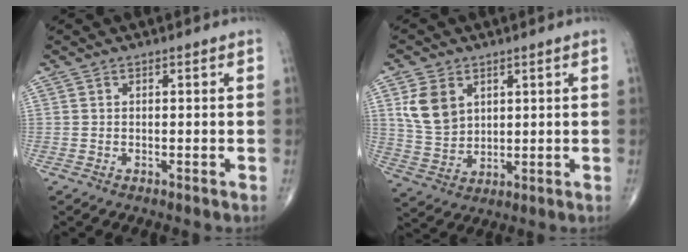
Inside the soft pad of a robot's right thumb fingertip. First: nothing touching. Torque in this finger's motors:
{"motor_torque": [1.00, 0.84, 0.40, -0.23, 0.20]}